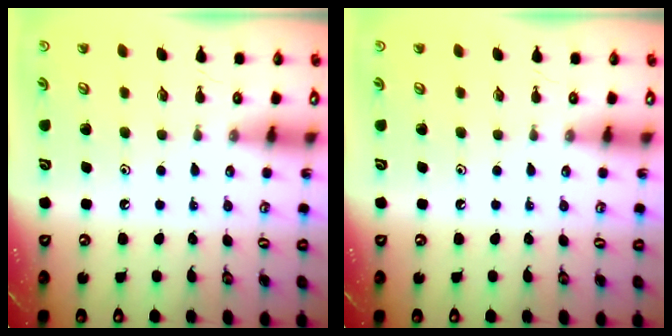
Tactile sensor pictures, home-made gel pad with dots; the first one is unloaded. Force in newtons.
{"total": 0.0}